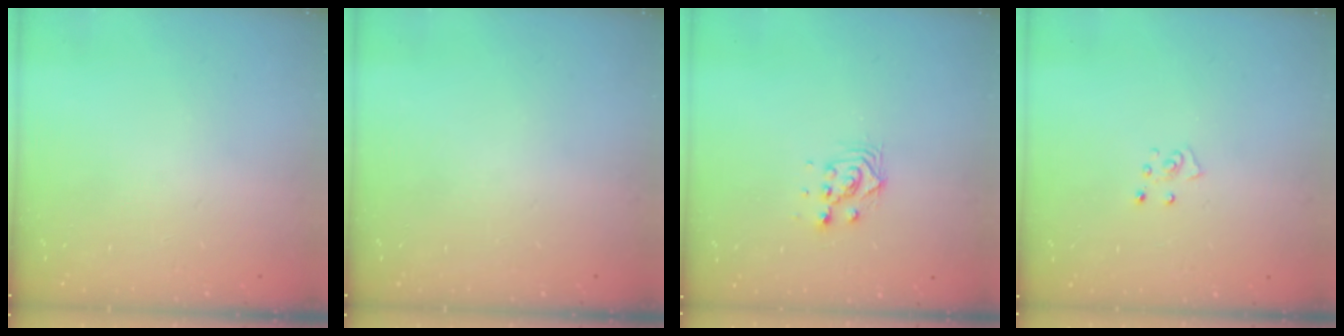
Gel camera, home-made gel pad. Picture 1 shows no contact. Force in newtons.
{"total": 0.0}
{"total": 4.8, "press": 4.8, "slide": 0.1}
{"total": 4.2, "press": 4.1, "slide": 0.5}